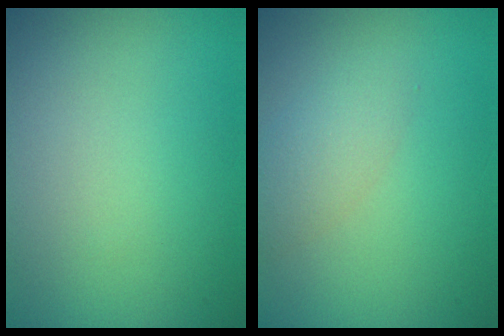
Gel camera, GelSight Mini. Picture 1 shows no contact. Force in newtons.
{"total": 2.3, "press": 2.3, "slide": 0.0}